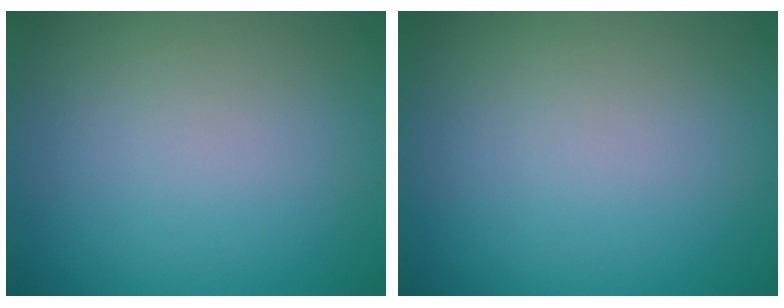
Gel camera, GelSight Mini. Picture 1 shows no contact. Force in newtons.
{"total": 0.0}